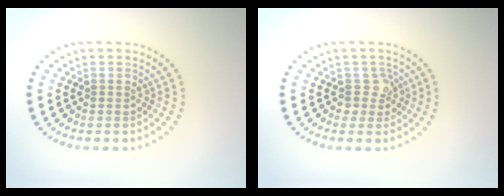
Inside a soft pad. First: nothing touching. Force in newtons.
{"total": 1.8, "press": 1.5, "slide": 1.1}